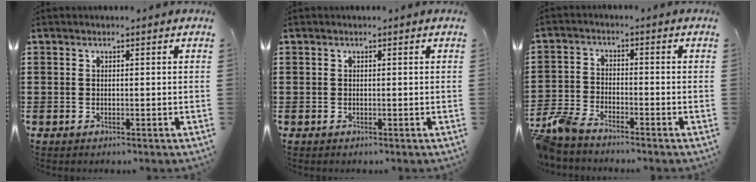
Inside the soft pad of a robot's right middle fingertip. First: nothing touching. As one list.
[{"total": 0.0}, {"total": 5.0, "force": [-4.6, 1.0, 1.7], "torque": [-0.063, -0.007, -0.099]}]